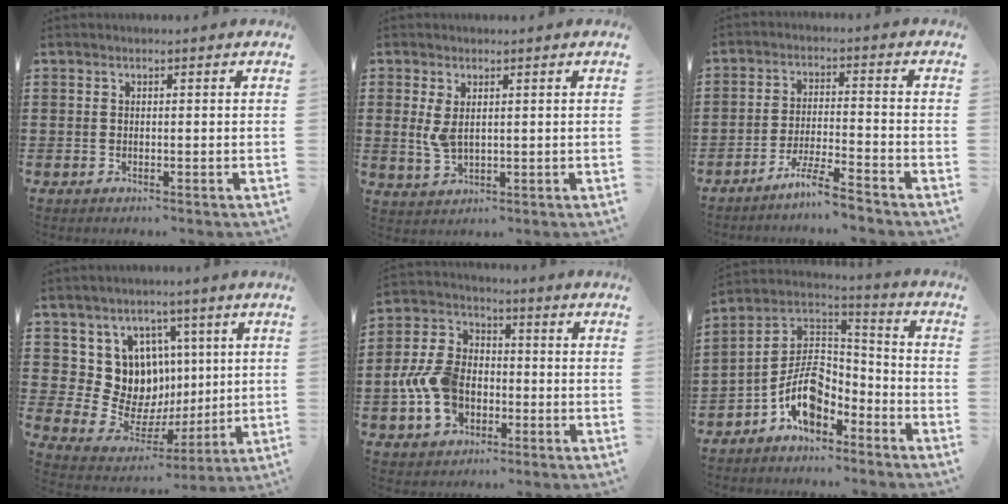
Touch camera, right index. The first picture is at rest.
{"total": 3.6, "force": [1.2, 1.9, 2.8], "torque": [-0.076, -0.003, 0.017]}
{"total": 5.6, "force": [-4.9, -0.2, 2.6], "torque": [-0.059, -0.011, -0.096]}
{"total": 10.7, "force": [2.8, 9.9, 3.0], "torque": [-0.078, -0.045, 0.061]}
{"total": 9.6, "force": [-2.3, 7.2, 6.0], "torque": [-0.167, 0.009, -0.049]}
{"total": 9.3, "force": [-4.9, 5.3, 5.8], "torque": [-0.137, 0.001, -0.100]}